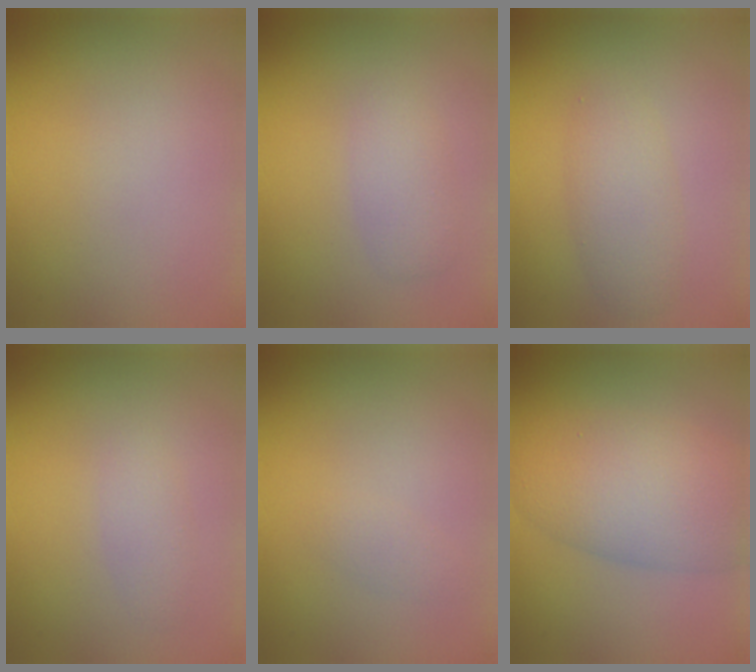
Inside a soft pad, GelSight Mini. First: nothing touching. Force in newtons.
{"total": 2.1, "press": 2.1, "slide": 0.1}
{"total": 2.9, "press": 2.9, "slide": 0.1}
{"total": 1.4, "press": 1.4, "slide": 0.1}
{"total": 1.1, "press": 1.1, "slide": 0.0}
{"total": 7.7, "press": 7.7, "slide": 0.2}